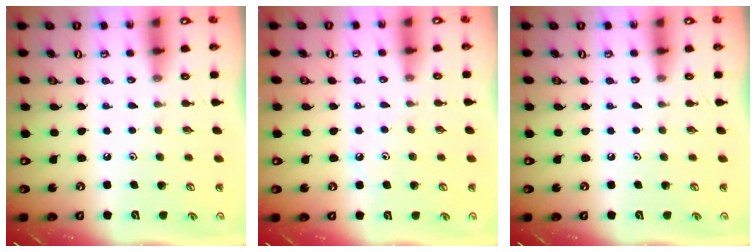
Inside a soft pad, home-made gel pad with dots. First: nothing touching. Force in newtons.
{"total": 4.0, "press": 3.9, "slide": 0.5}
{"total": 0.0}